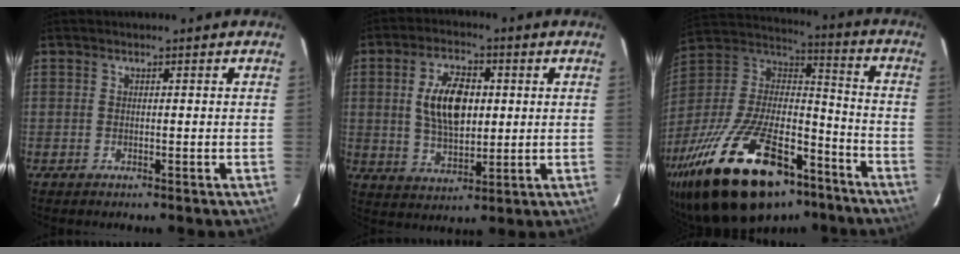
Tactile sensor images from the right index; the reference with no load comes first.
{"total": 10.8, "force": [1.6, 5.7, 9.0], "torque": [-0.168, 0.009, 0.035]}
{"total": 34.6, "force": [-22.5, 14.7, 21.9], "torque": [-0.430, -0.019, -0.349]}